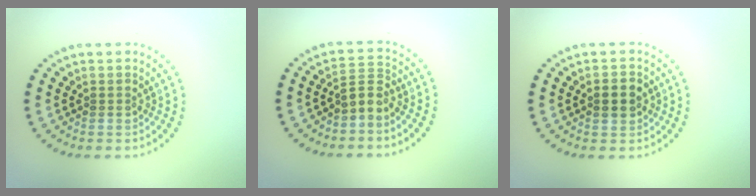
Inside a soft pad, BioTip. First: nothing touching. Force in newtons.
{"total": 2.0, "press": 1.4, "slide": 1.4}
{"total": 2.3, "press": 2.3, "slide": 0.2}